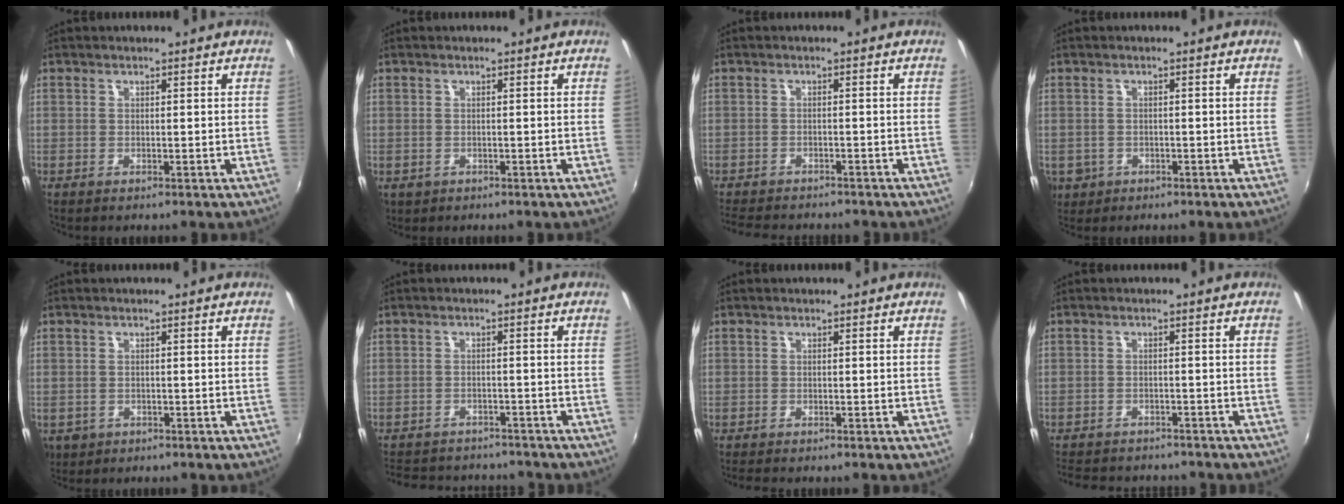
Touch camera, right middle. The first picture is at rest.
{"total": 1.5, "force": [-0.3, 1.4, 0.5], "torque": [-0.011, -0.004, -0.004]}
{"total": 7.5, "force": [-6.7, 2.2, 2.3], "torque": [-0.067, -0.015, -0.107]}
{"total": 6.2, "force": [-1.9, 5.4, 2.4], "torque": [-0.068, -0.007, -0.022]}
{"total": 4.7, "force": [-1.5, 4.0, 2.0], "torque": [-0.047, -0.009, -0.017]}
{"total": 12.3, "force": [-10.7, 4.8, 3.8], "torque": [-0.097, 0.006, -0.152]}
{"total": 1.4, "force": [-1.2, 0.7, 0.2], "torque": [-0.010, -0.006, -0.024]}
{"total": 10.7, "force": [-9.3, 4.1, 3.3], "torque": [-0.086, -0.006, -0.135]}